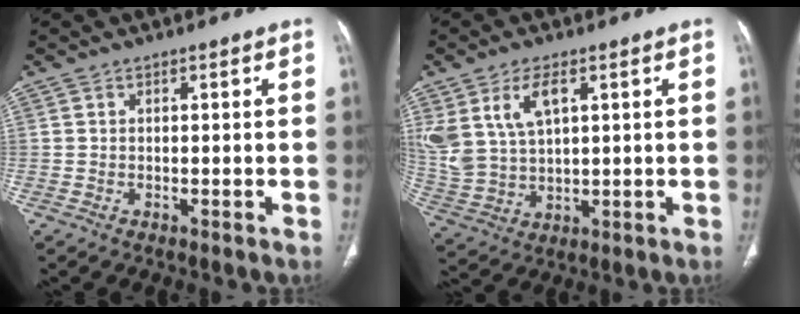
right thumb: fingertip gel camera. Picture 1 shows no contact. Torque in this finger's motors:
{"motor_torque": [0.06, 0.30, 0.75, 0.90, 0.10]}